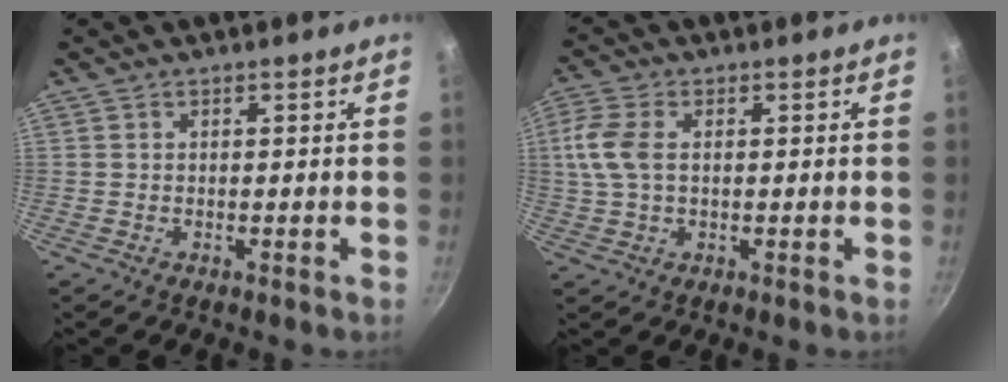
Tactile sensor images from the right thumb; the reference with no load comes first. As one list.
[{"total": 7.3, "force": [1.0, 4.4, 5.7], "torque": [-0.129, 0.011, 0.014]}]